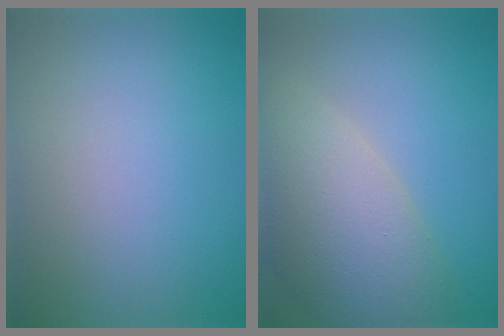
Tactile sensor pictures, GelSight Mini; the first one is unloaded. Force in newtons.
{"total": 8.8, "press": 8.7, "slide": 1.0}